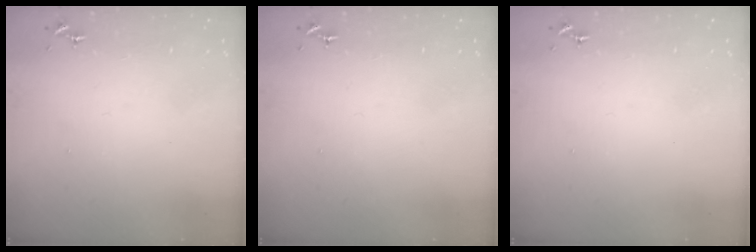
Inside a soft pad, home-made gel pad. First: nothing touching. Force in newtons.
{"total": 0.0}
{"total": 0.0}